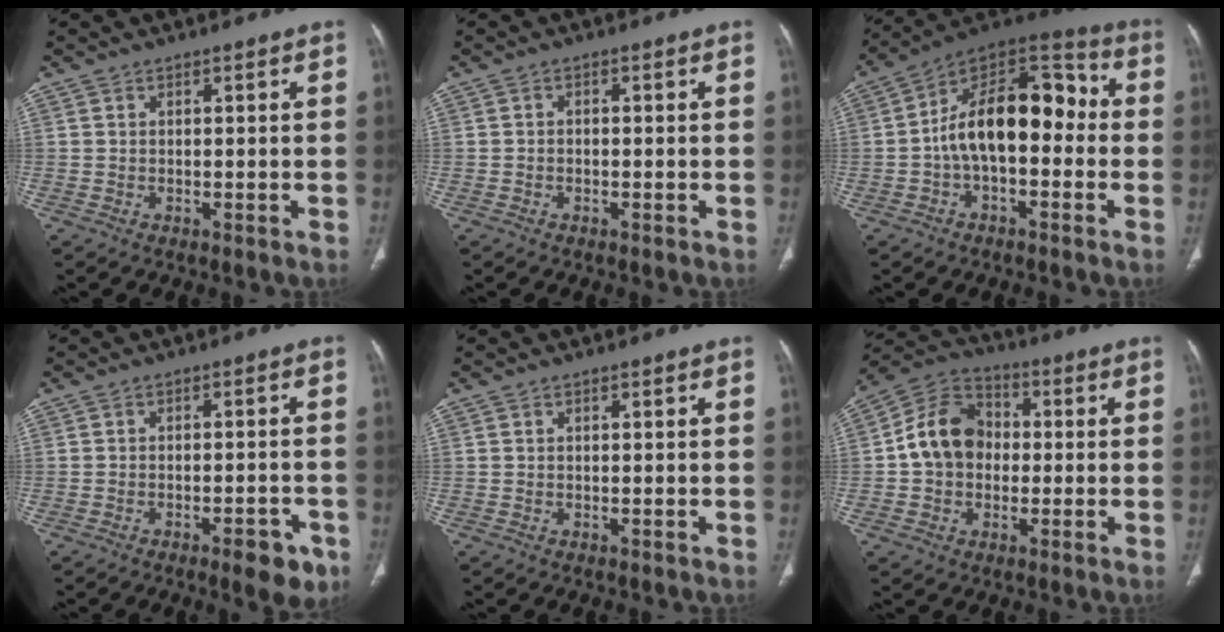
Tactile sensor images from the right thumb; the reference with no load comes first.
{"total": 0.8, "force": [-0.3, 0.6, 0.4], "torque": [-0.005, 0.003, -0.008]}
{"total": 17.8, "force": [-1.1, 10.0, 14.7], "torque": [-0.208, 0.055, -0.032]}
{"total": 6.5, "force": [-3.6, 2.3, 4.8], "torque": [-0.048, 0.013, -0.043]}
{"total": 0.0}
{"total": 12.3, "force": [-0.1, 9.9, 7.3], "torque": [-0.111, 0.034, -0.013]}